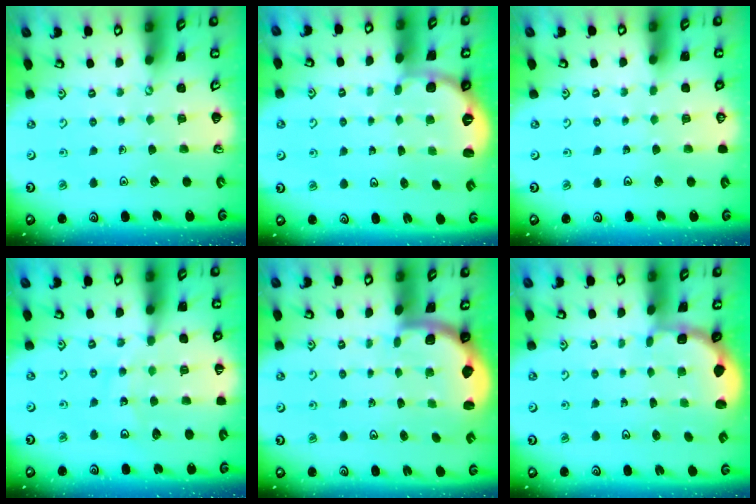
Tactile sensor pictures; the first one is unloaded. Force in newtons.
{"total": 2.6, "press": 1.7, "slide": 1.9}
{"total": 0.0}
{"total": 13.1, "press": 12.6, "slide": 3.7}
{"total": 1.9, "press": 1.8, "slide": 0.5}
{"total": 1.9, "press": 1.8, "slide": 0.7}